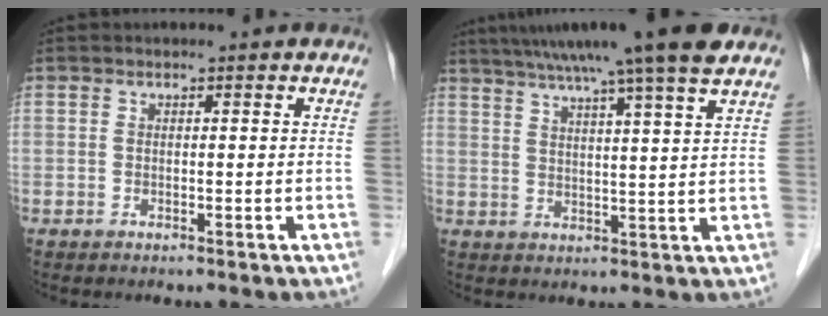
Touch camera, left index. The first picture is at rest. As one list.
[{"total": 14.6, "force": [11.5, -1.2, 8.9], "torque": [-0.147, 0.024, 0.158]}]